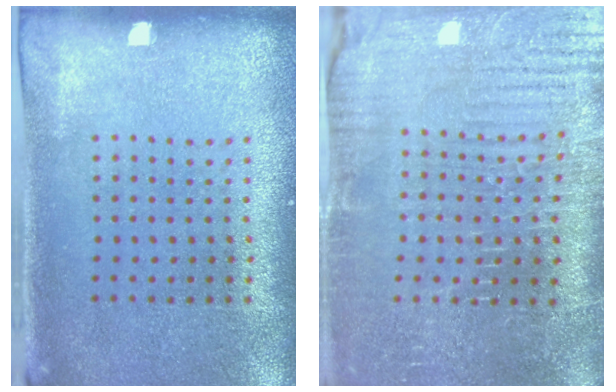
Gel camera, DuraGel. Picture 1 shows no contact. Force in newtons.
{"total": 4.2, "press": 4.0, "slide": 1.2}